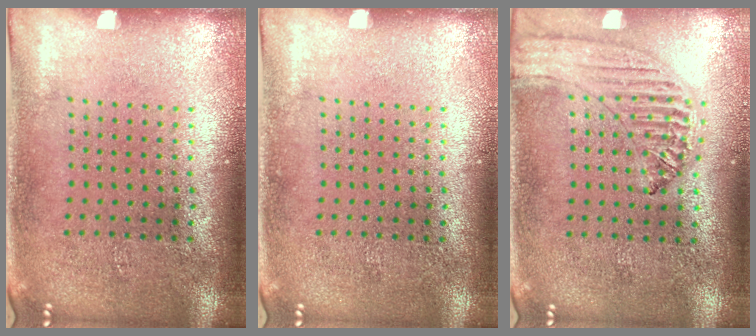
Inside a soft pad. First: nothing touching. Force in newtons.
{"total": 0.0}
{"total": 1.2, "press": 1.2, "slide": 0.1}